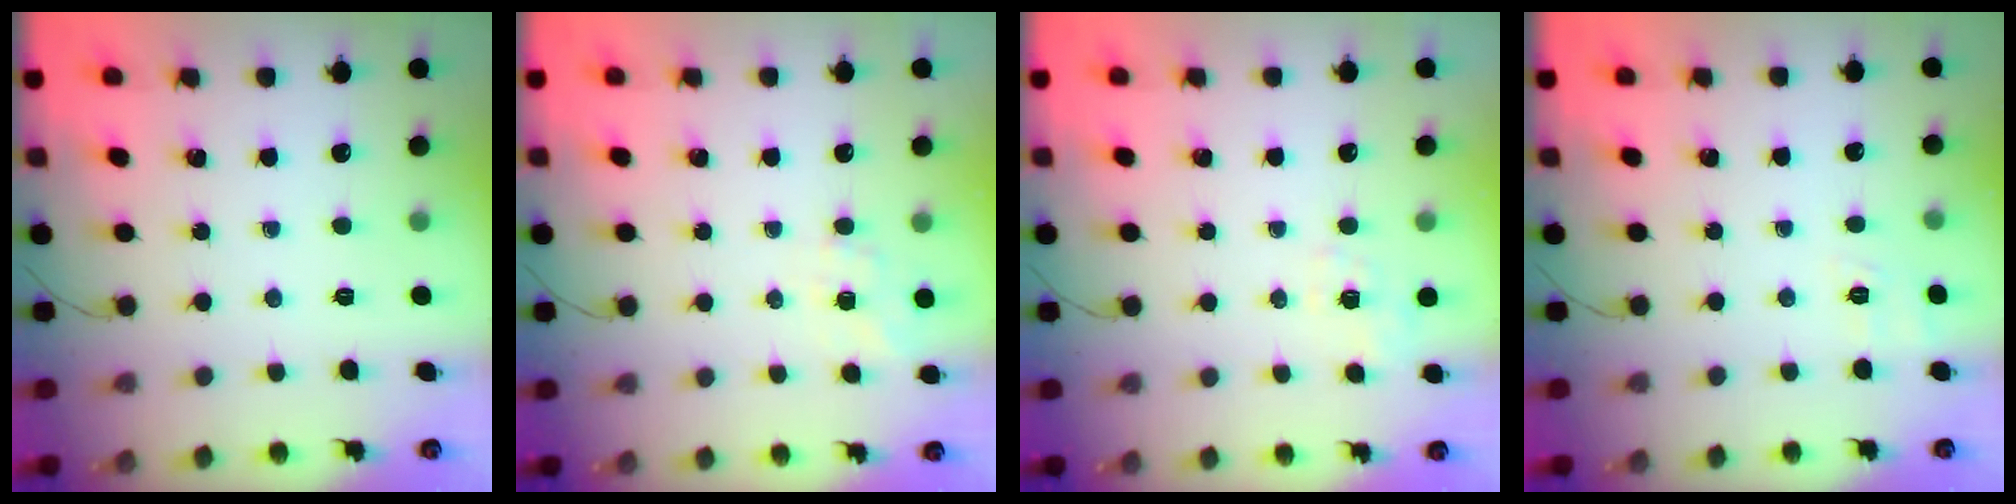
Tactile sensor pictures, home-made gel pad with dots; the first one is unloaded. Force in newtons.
{"total": 4.1, "press": 3.7, "slide": 1.7}
{"total": 2.3, "press": 1.6, "slide": 1.6}
{"total": 2.0, "press": 0.8, "slide": 1.8}